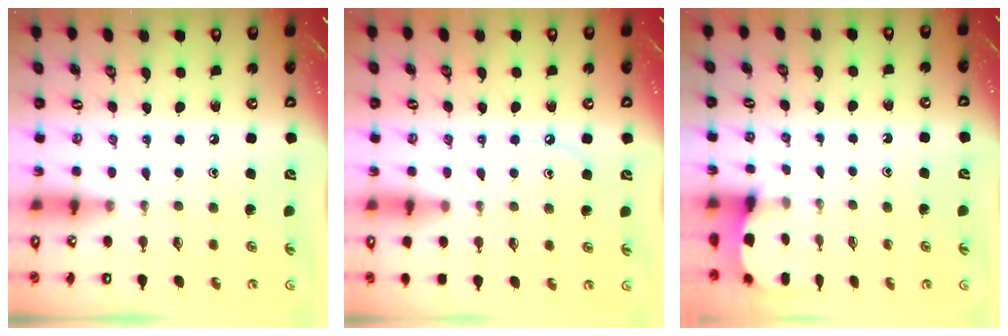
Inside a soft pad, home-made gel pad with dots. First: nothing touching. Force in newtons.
{"total": 4.6, "press": 4.5, "slide": 0.7}
{"total": 2.6, "press": 2.6, "slide": 0.3}